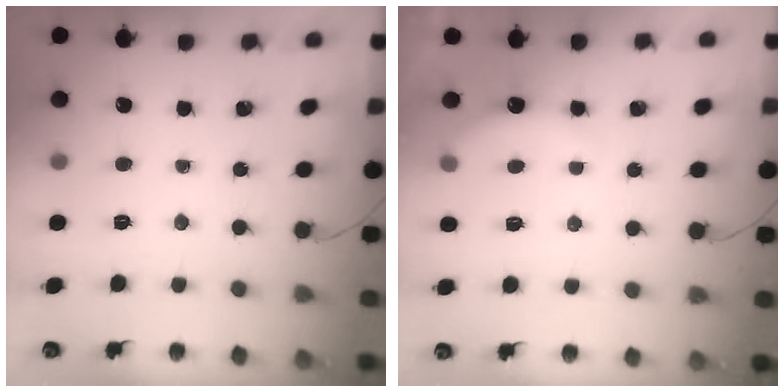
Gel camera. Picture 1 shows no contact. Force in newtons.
{"total": 4.3, "press": 4.1, "slide": 1.1}